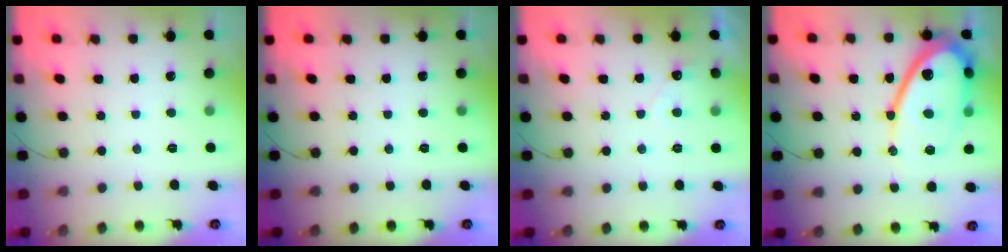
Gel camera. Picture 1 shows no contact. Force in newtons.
{"total": 0.0}
{"total": 2.9, "press": 2.9, "slide": 0.1}
{"total": 17.8, "press": 17.7, "slide": 1.3}